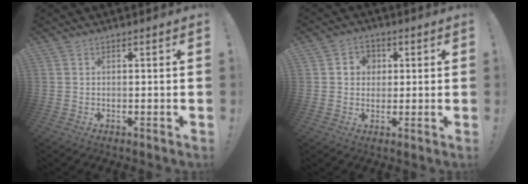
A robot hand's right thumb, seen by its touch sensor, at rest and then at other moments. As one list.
[{"total": 5.0, "force": [0.7, 4.7, 1.6], "torque": [-0.020, 0.003, 0.013]}]